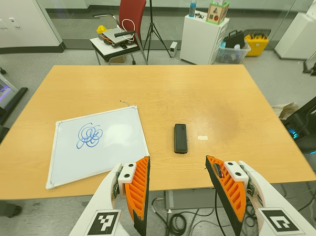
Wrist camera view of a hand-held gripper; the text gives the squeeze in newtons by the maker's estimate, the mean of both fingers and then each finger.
{"total": 0.0}